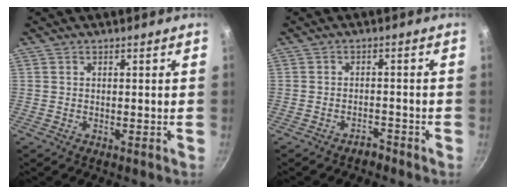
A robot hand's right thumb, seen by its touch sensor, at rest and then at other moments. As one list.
[{"total": 2.0, "force": [-1.9, 0.8, 0.3], "torque": [0.007, 0.027, -0.024]}]